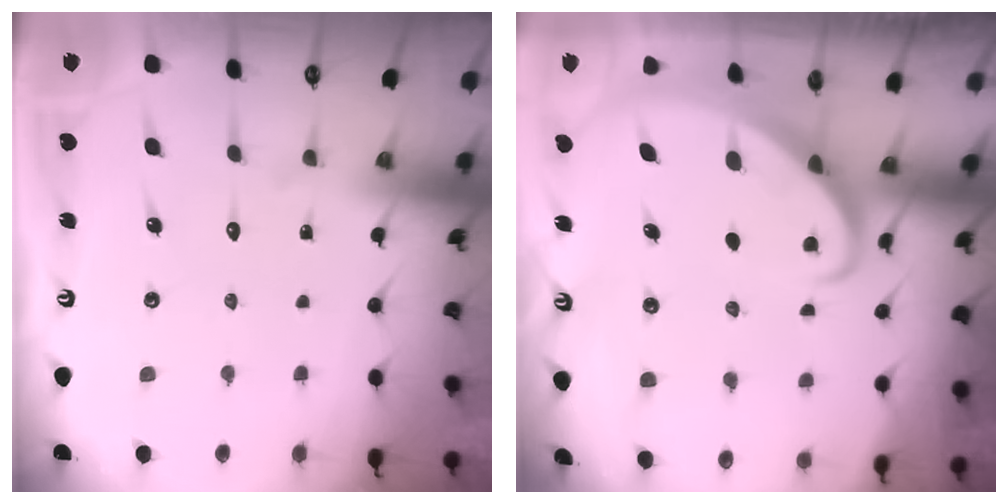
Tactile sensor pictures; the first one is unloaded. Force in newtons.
{"total": 2.8, "press": 2.8, "slide": 0.4}